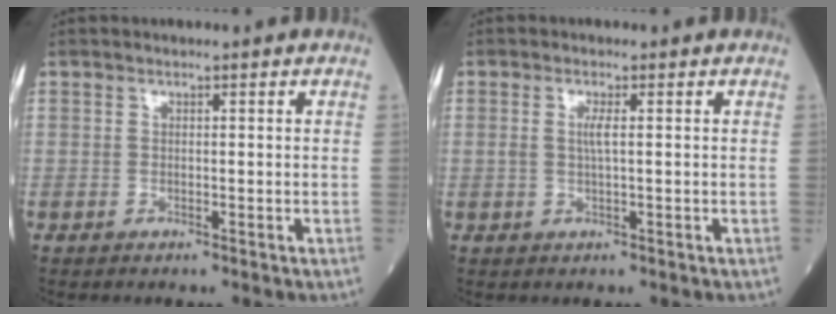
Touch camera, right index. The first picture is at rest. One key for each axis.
{"total": 1.9, "fx": 0.3, "fy": 0.1, "fz": 1.9, "tx": -0.042, "ty": 0.000, "tz": 0.002}